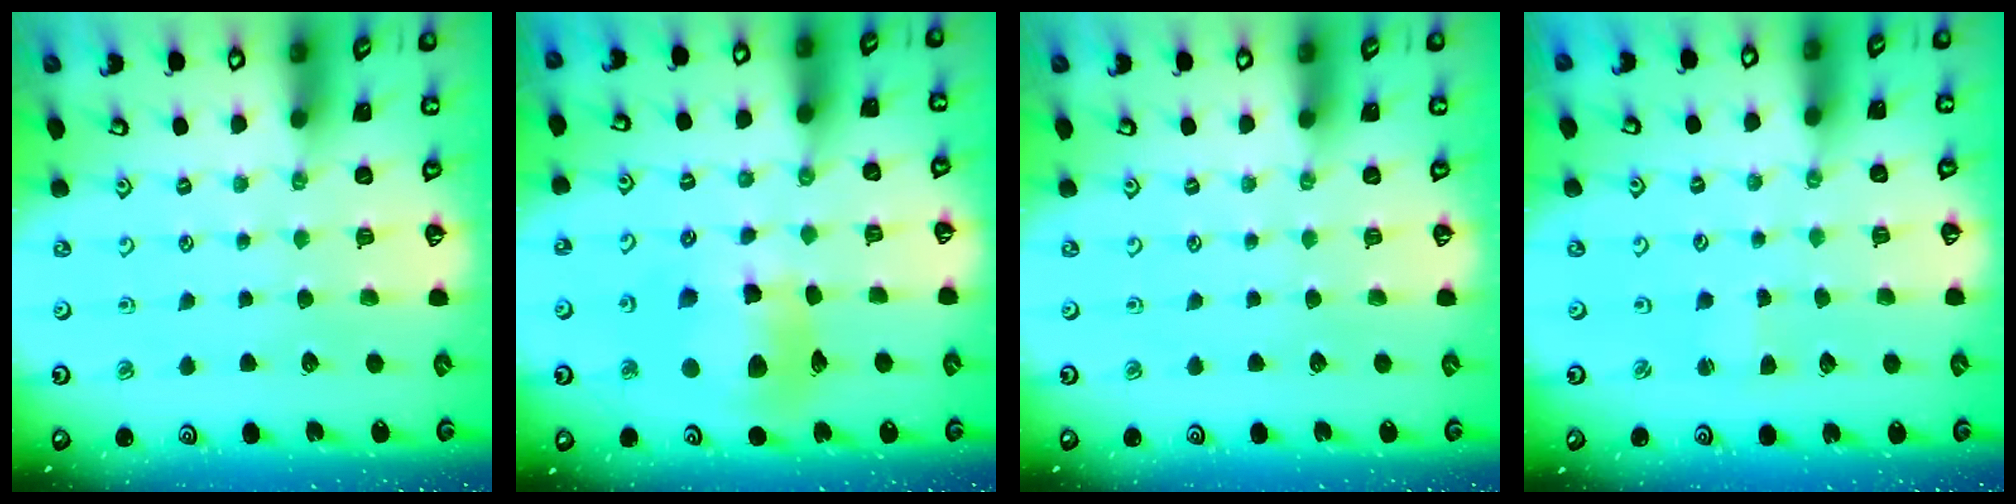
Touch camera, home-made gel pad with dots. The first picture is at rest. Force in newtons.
{"total": 14.7, "press": 14.6, "slide": 2.0}
{"total": 0.0}
{"total": 1.9, "press": 1.8, "slide": 0.4}